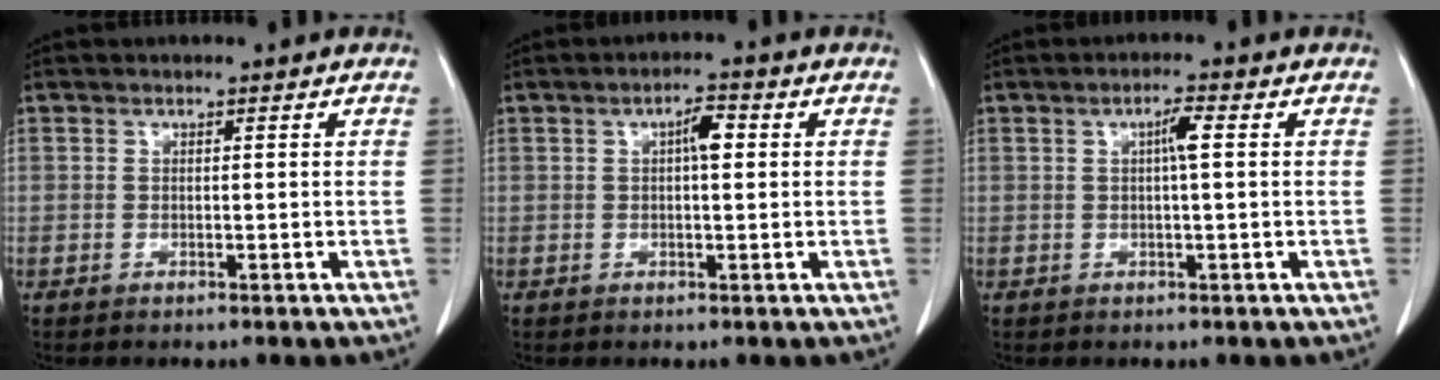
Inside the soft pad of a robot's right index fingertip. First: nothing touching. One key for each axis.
{"total": 3.1, "fx": 0.7, "fy": 0.9, "fz": 3.0, "tx": -0.050, "ty": 0.008, "tz": 0.009}
{"total": 2.6, "fx": 0.5, "fy": 0.2, "fz": 2.5, "tx": -0.043, "ty": 0.005, "tz": 0.007}